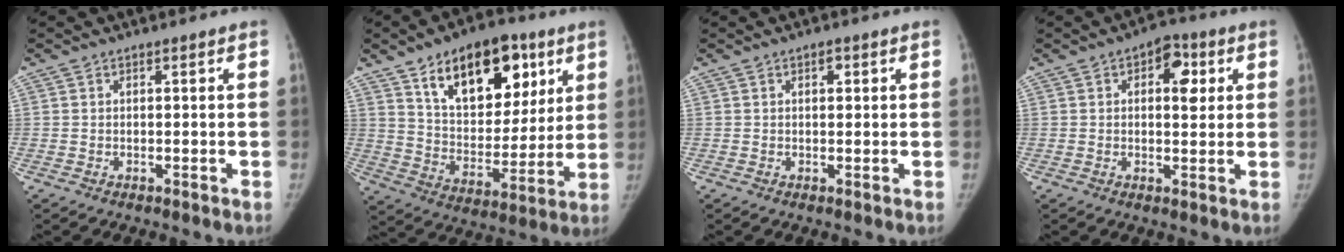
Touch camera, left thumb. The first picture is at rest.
{"total": 21.9, "force": [11.2, 12.4, 14.1], "torque": [-0.165, -0.039, 0.185]}
{"total": 1.7, "force": [0.8, 1.0, 1.2], "torque": [-0.012, -0.001, 0.011]}
{"total": 7.1, "force": [2.3, 4.0, 5.4], "torque": [-0.040, -0.001, 0.025]}